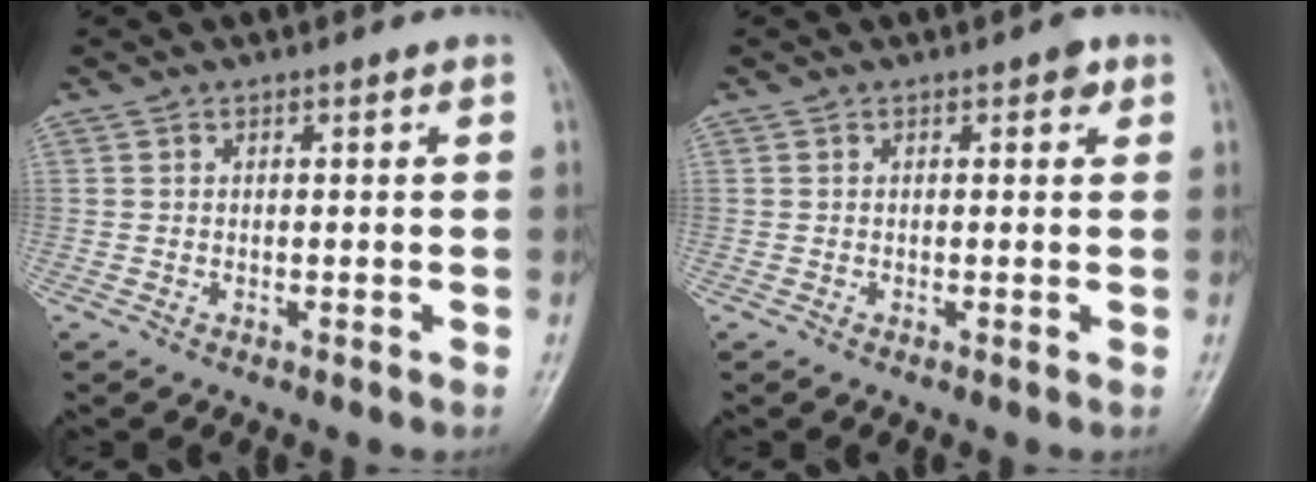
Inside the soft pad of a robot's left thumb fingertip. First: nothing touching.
{"total": 1.7, "force": [0.8, 0.9, 1.1], "torque": [-0.004, 0.000, 0.007]}